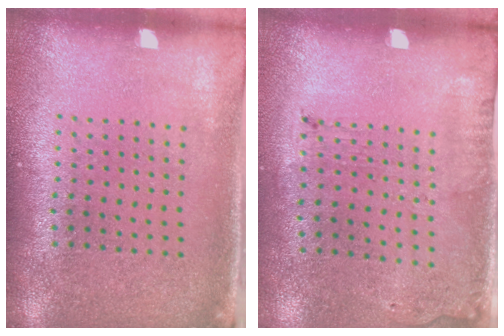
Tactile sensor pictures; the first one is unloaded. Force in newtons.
{"total": 1.8, "press": 1.2, "slide": 1.4}